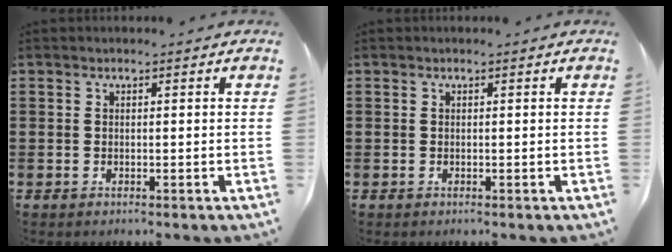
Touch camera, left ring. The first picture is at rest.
{"total": 0.0}